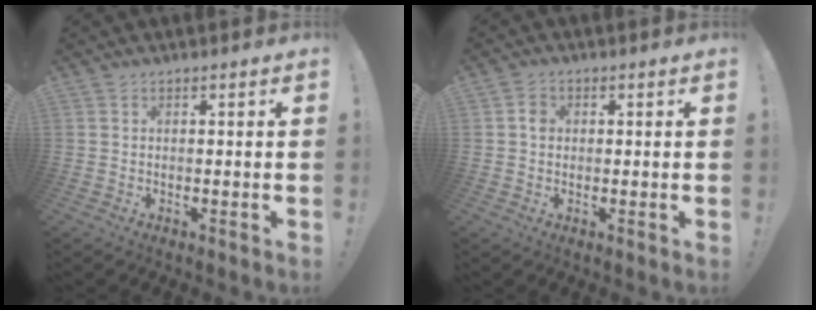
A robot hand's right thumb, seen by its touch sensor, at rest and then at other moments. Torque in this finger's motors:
{"motor_torque": [-0.01, -0.01, 0.10, 0.24, 0.00]}